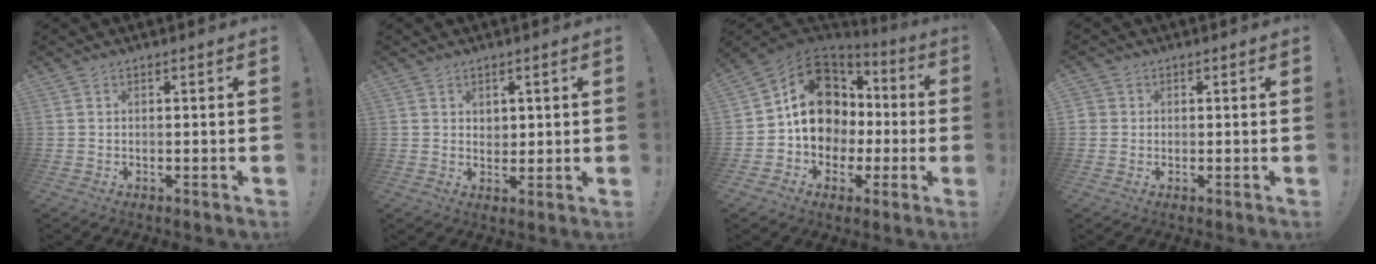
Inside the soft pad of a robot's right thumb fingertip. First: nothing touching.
{"total": 3.0, "force": [1.8, 2.3, 0.4], "torque": [0.007, -0.012, 0.030]}
{"total": 17.7, "force": [1.8, 15.1, 9.1], "torque": [-0.125, 0.009, 0.061]}
{"total": 1.9, "force": [0.3, 1.8, 0.4], "torque": [0.000, -0.003, 0.006]}